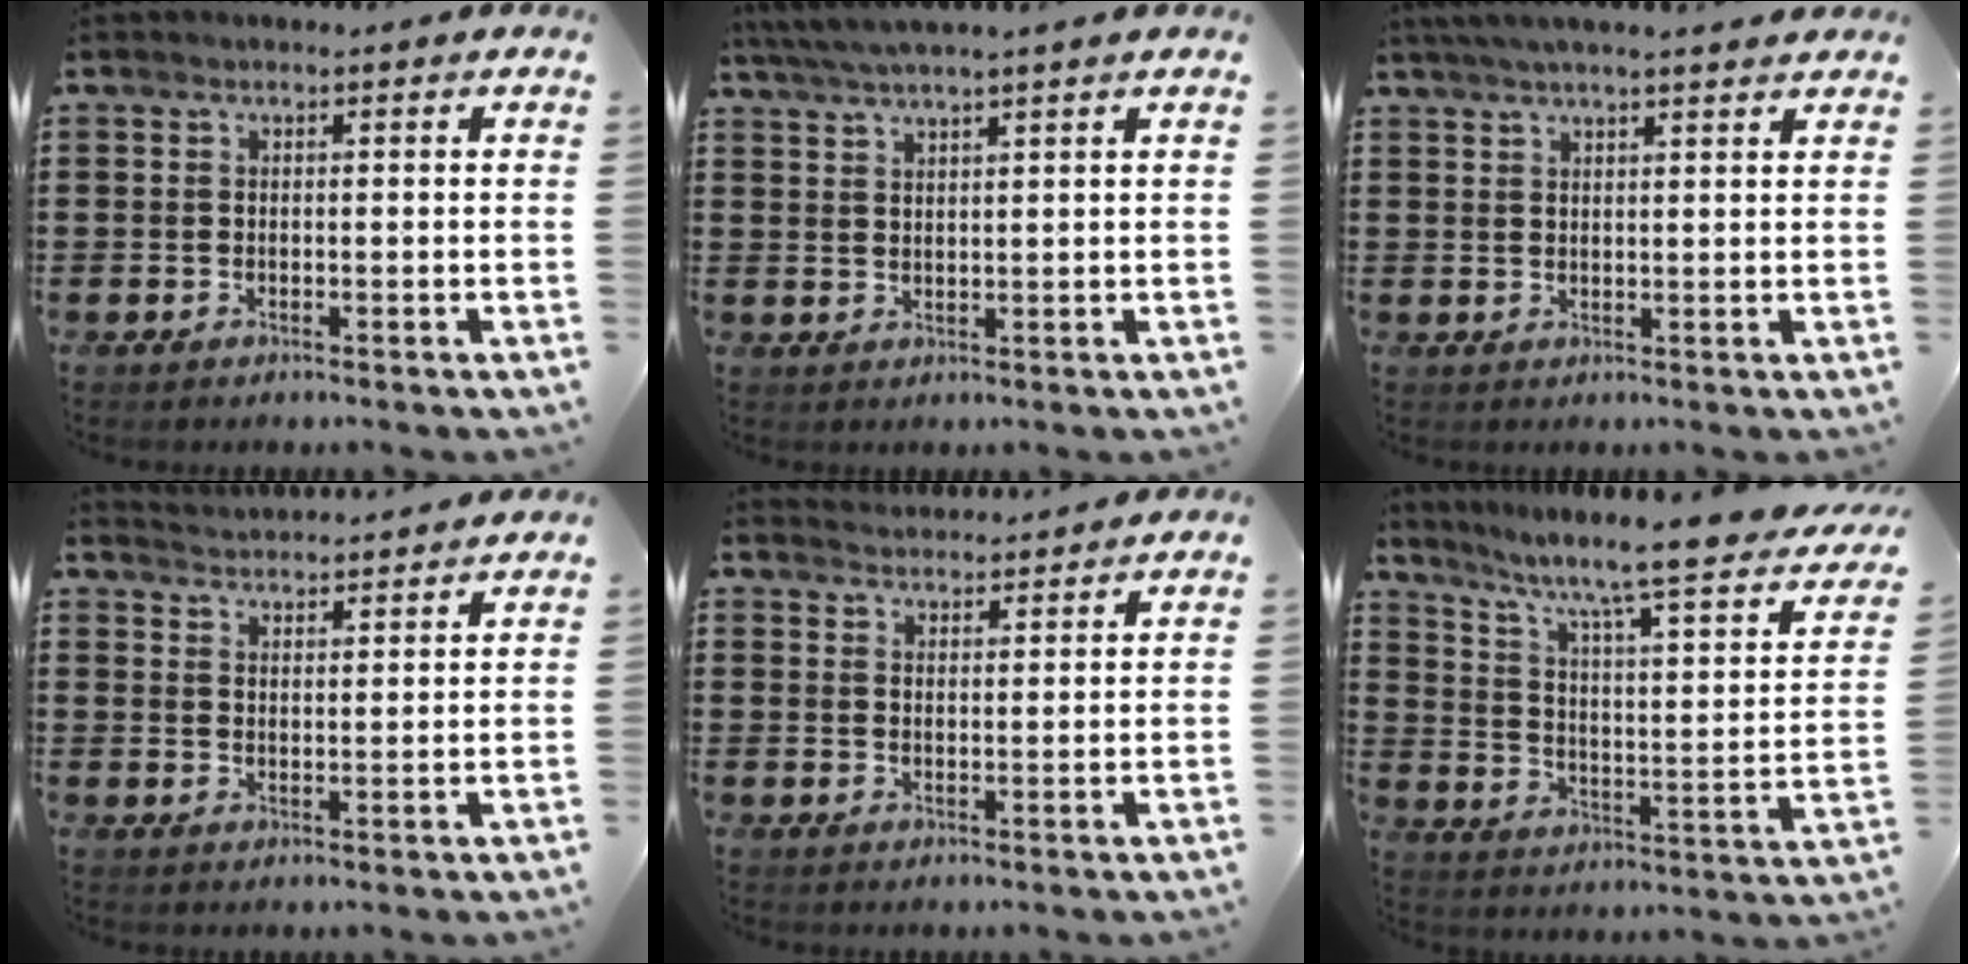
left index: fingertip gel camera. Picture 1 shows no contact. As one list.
[{"total": 3.6, "force": [3.1, -0.6, 1.7], "torque": [-0.041, -0.007, 0.056]}, {"total": 3.5, "force": [3.0, -0.1, 1.7], "torque": [-0.042, -0.001, 0.056]}, {"total": 3.0, "force": [2.9, -0.3, -0.4], "torque": [-0.003, -0.016, 0.054]}, {"total": 2.6, "force": [2.6, -0.1, -0.3], "torque": [-0.002, -0.008, 0.051]}, {"total": 7.6, "force": [5.6, 0.1, 5.0], "torque": [-0.113, -0.054, 0.079]}]